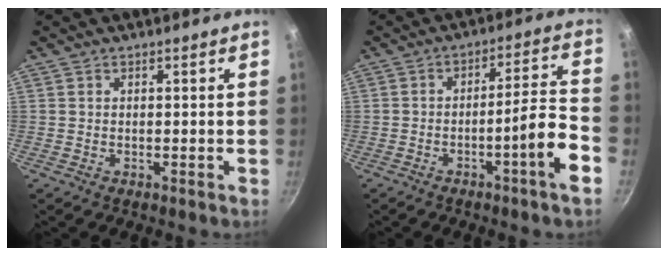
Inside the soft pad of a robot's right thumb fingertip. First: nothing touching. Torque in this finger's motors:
{"motor_torque": [3.07, 1.52, 2.17, -0.60, 0.37]}